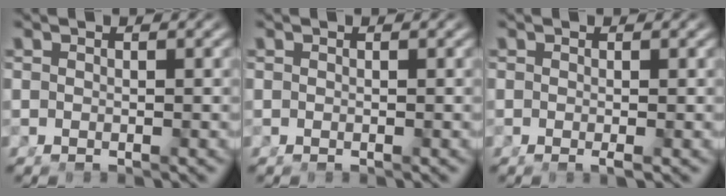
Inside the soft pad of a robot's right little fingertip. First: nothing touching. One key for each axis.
{"total": 0.0}
{"total": 0.8, "fx": -0.5, "fy": 0.2, "fz": 0.6, "tx": -0.012, "ty": -0.005, "tz": -0.006}